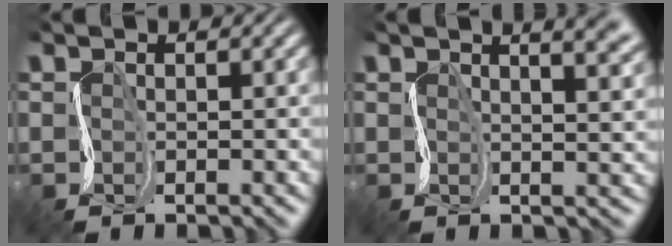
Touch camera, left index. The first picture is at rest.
{"total": 7.2, "force": [4.2, 2.9, 5.1], "torque": [-0.036, 0.039, 0.030]}